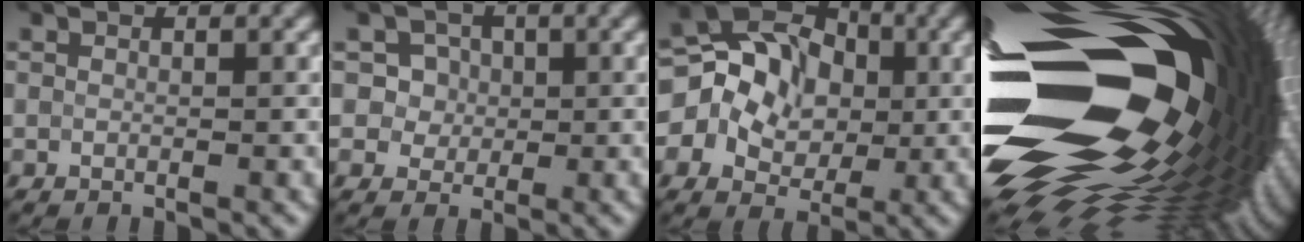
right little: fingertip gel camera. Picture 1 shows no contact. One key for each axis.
{"total": 3.5, "fx": 1.2, "fy": 3.1, "fz": 1.2, "tx": -0.015, "ty": 0.004, "tz": 0.021}
{"total": 12.6, "fx": 1.4, "fy": 10.2, "fz": 7.2, "tx": -0.134, "ty": 0.039, "tz": -0.002}
{"total": 22.5, "fx": -1.4, "fy": 12.4, "fz": 18.8, "tx": -0.330, "ty": -0.033, "tz": -0.040}